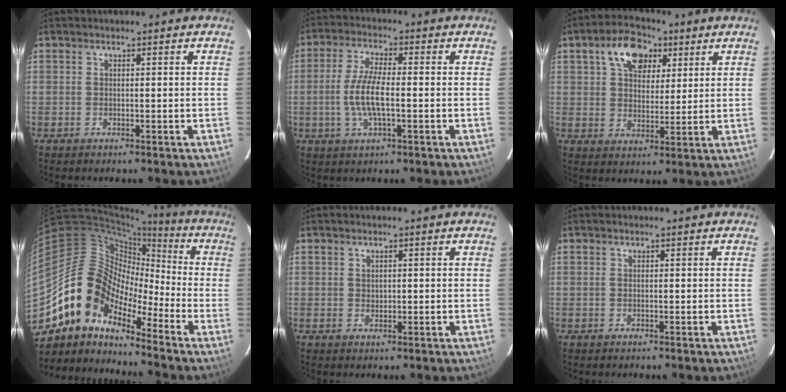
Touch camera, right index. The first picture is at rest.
{"total": 7.7, "force": [-1.3, 2.1, 7.3], "torque": [-0.149, -0.002, -0.027]}
{"total": 10.0, "force": [4.9, 6.3, 5.9], "torque": [-0.106, 0.024, 0.082]}
{"total": 13.0, "force": [-9.1, 7.3, 5.8], "torque": [-0.101, 0.025, -0.191]}
{"total": 0.9, "force": [0.3, 0.8, 0.1], "torque": [0.001, 0.001, 0.009]}
{"total": 0.0}